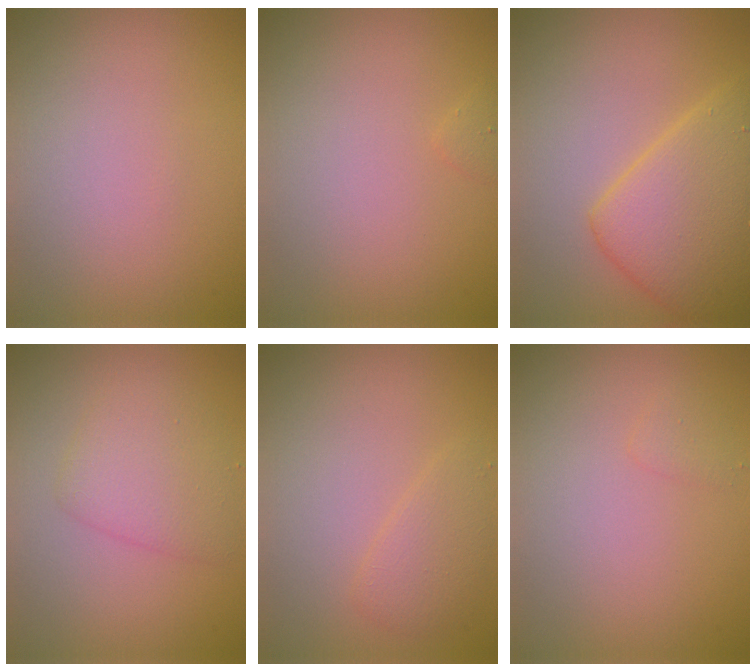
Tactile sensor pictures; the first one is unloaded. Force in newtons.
{"total": 0.5, "press": 0.5, "slide": 0.1}
{"total": 7.1, "press": 7.1, "slide": 0.1}
{"total": 3.4, "press": 3.4, "slide": 0.1}
{"total": 2.0, "press": 2.0, "slide": 0.1}
{"total": 0.8, "press": 0.8, "slide": 0.1}